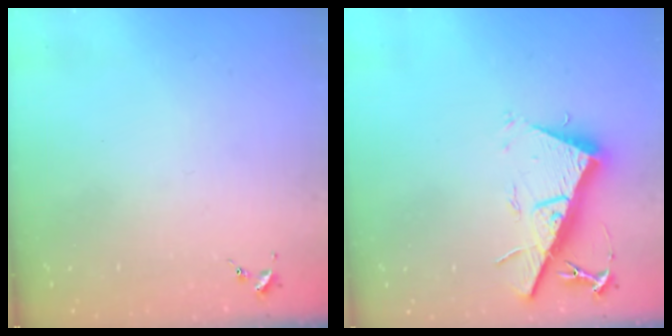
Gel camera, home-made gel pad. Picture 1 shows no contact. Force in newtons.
{"total": 15.0, "press": 14.9, "slide": 0.4}